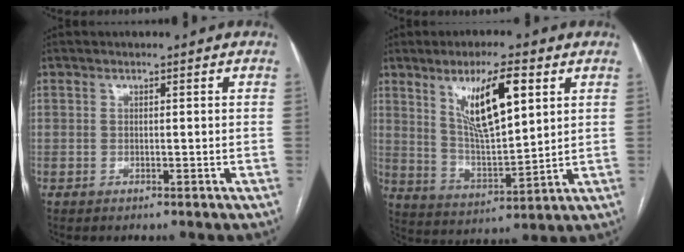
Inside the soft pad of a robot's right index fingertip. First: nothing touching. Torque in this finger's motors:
{"motor_torque": [1.16, 0.97, 0.31, 0.20]}